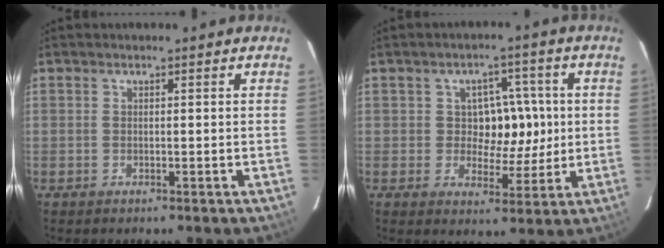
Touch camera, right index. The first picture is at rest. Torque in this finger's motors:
{"motor_torque": [0.69, 0.07, 0.31, 0.04]}